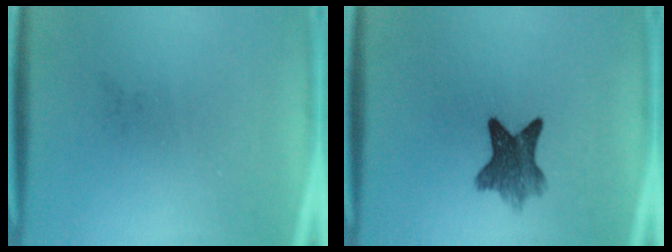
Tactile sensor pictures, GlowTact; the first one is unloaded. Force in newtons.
{"total": 7.0}